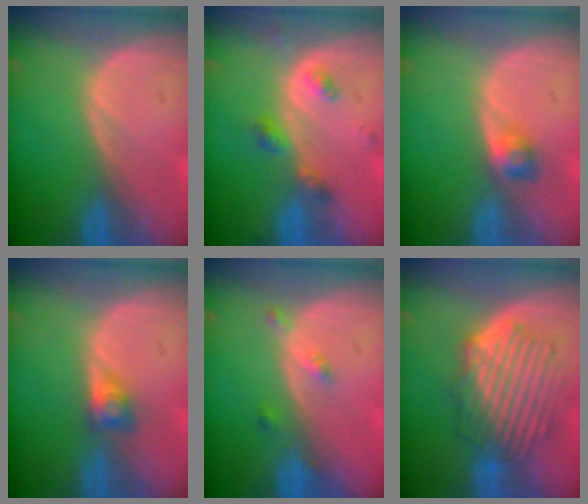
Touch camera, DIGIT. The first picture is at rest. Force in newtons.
{"total": 3.9, "press": 3.9, "slide": 0.7}
{"total": 2.4, "press": 2.3, "slide": 0.7}
{"total": 2.7, "press": 2.5, "slide": 1.1}
{"total": 2.4, "press": 2.0, "slide": 1.3}
{"total": 9.1, "press": 8.2, "slide": 4.0}